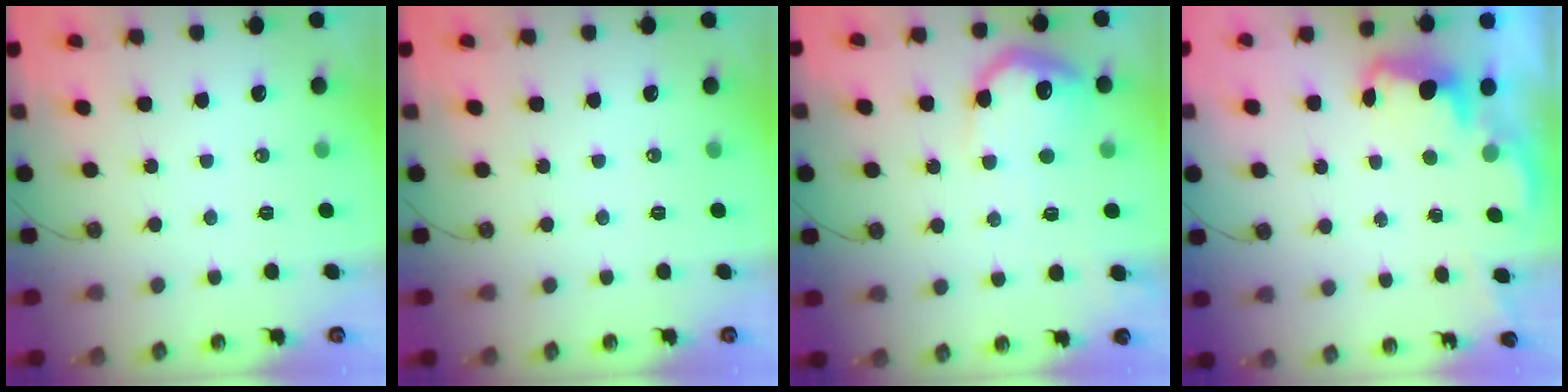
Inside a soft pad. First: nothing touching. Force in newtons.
{"total": 0.0}
{"total": 13.3, "press": 13.3, "slide": 0.5}
{"total": 2.4, "press": 2.3, "slide": 0.7}